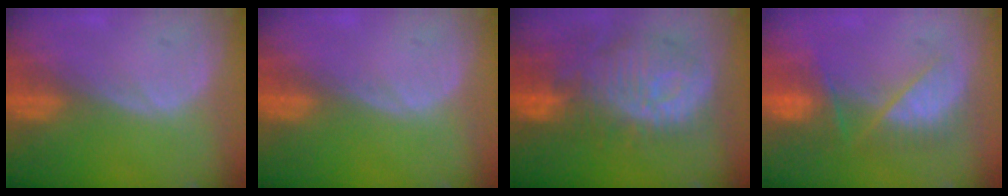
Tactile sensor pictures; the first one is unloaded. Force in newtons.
{"total": 0.0}
{"total": 12.4, "press": 11.1, "slide": 5.6}
{"total": 7.4, "press": 7.2, "slide": 1.9}